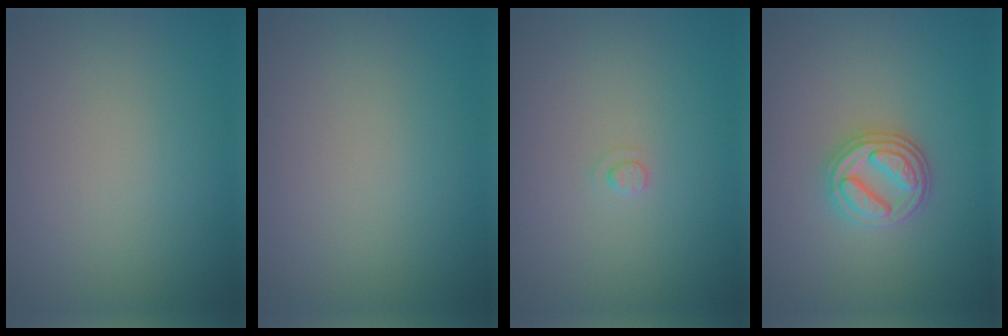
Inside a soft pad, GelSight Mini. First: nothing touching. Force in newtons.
{"total": 0.0}
{"total": 0.9, "press": 0.9, "slide": 0.2}
{"total": 3.5, "press": 3.0, "slide": 1.8}